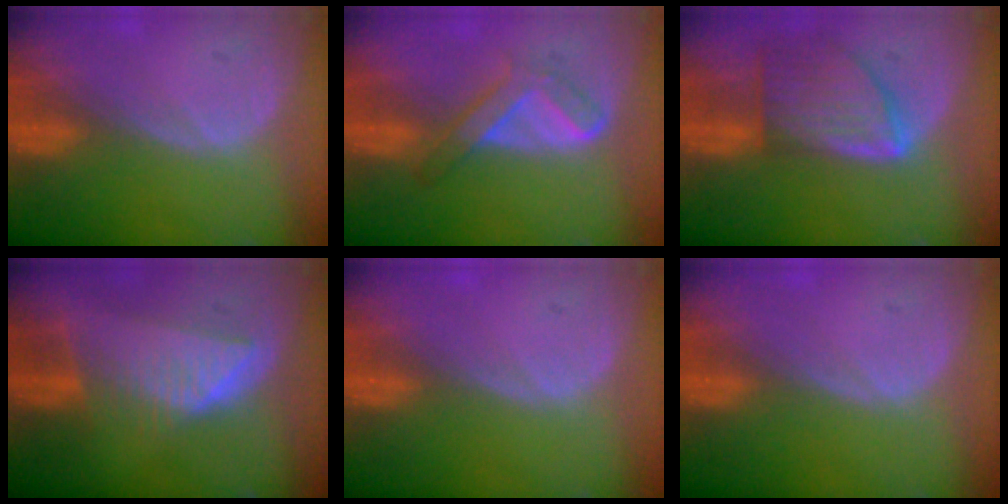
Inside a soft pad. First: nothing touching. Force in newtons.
{"total": 4.8, "press": 4.8, "slide": 0.7}
{"total": 8.0, "press": 7.1, "slide": 3.6}
{"total": 7.5, "press": 6.9, "slide": 2.7}
{"total": 0.0}
{"total": 0.0}